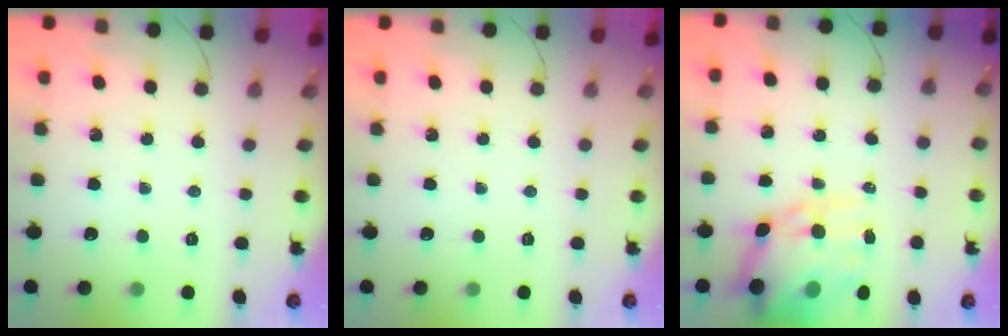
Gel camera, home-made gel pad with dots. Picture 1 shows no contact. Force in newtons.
{"total": 0.0}
{"total": 16.8, "press": 16.3, "slide": 4.2}